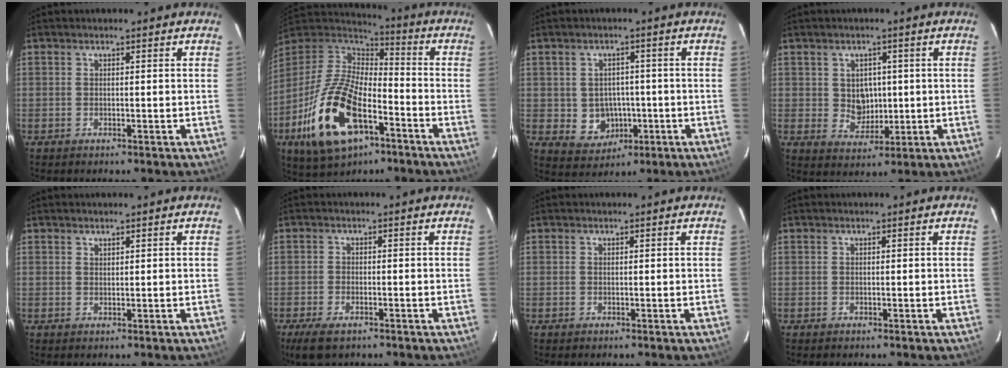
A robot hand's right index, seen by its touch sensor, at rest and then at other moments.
{"total": 22.6, "force": [-9.9, 11.3, 16.9], "torque": [-0.366, -0.029, -0.174]}
{"total": 6.6, "force": [-1.2, 6.3, 1.7], "torque": [-0.047, 0.014, 0.004]}
{"total": 5.2, "force": [0.6, 4.6, 2.2], "torque": [-0.038, 0.007, 0.018]}
{"total": 0.7, "force": [0.6, 0.2, 0.1], "torque": [-0.002, 0.001, 0.013]}
{"total": 5.2, "force": [-3.5, 2.2, 3.2], "torque": [-0.080, -0.016, -0.063]}
{"total": 0.0}
{"total": 0.0}